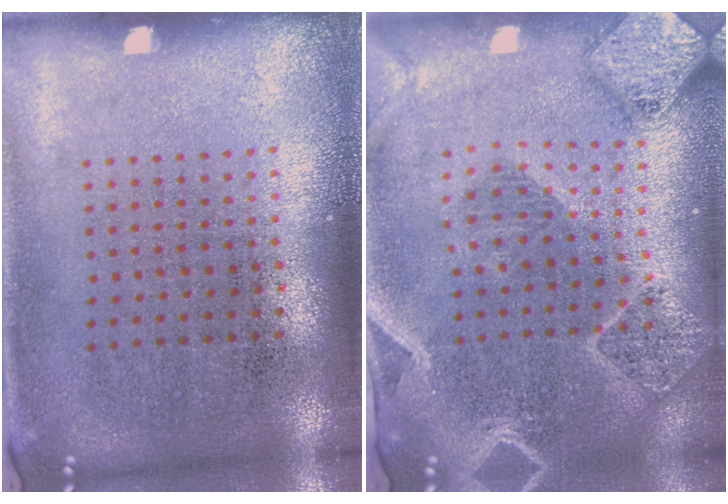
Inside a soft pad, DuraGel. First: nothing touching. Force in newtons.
{"total": 2.5, "press": 2.3, "slide": 1.1}